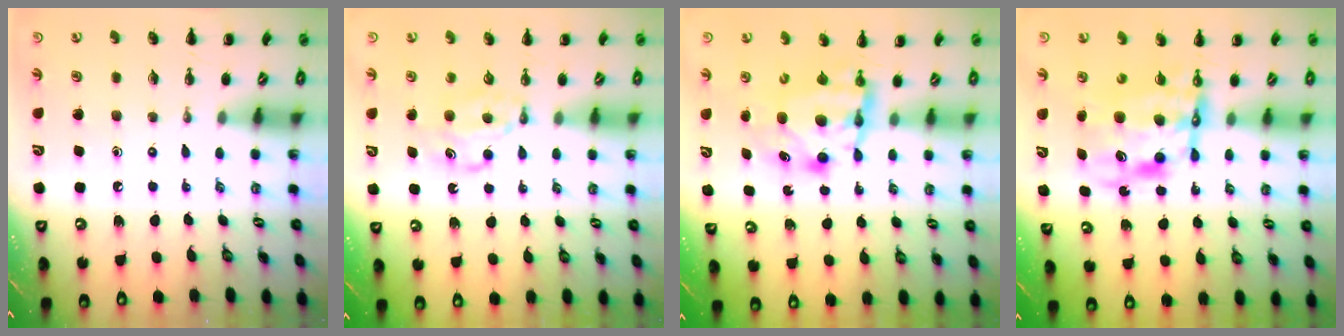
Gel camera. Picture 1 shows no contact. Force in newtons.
{"total": 6.5, "press": 6.5, "slide": 0.6}
{"total": 6.2, "press": 6.1, "slide": 0.9}
{"total": 10.5, "press": 10.0, "slide": 3.2}